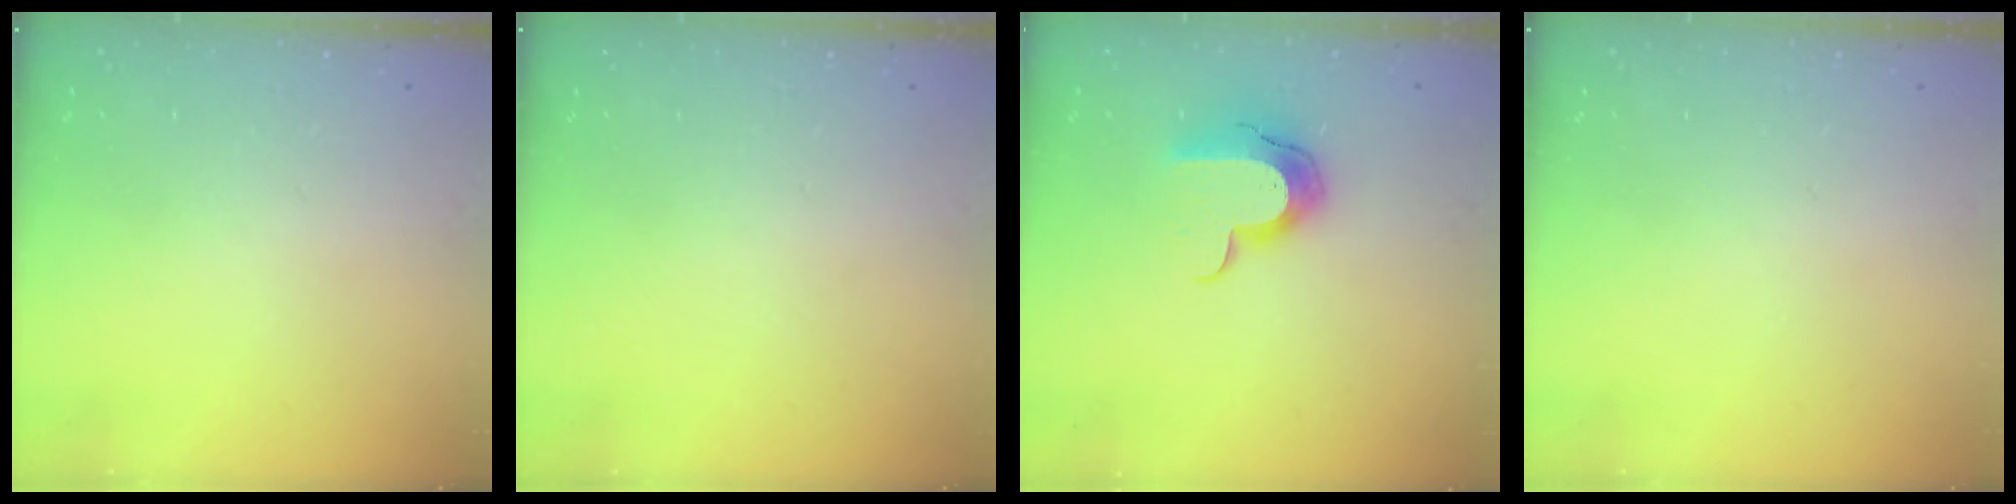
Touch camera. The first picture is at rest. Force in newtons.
{"total": 0.0}
{"total": 10.5, "press": 10.5, "slide": 0.8}
{"total": 0.0}